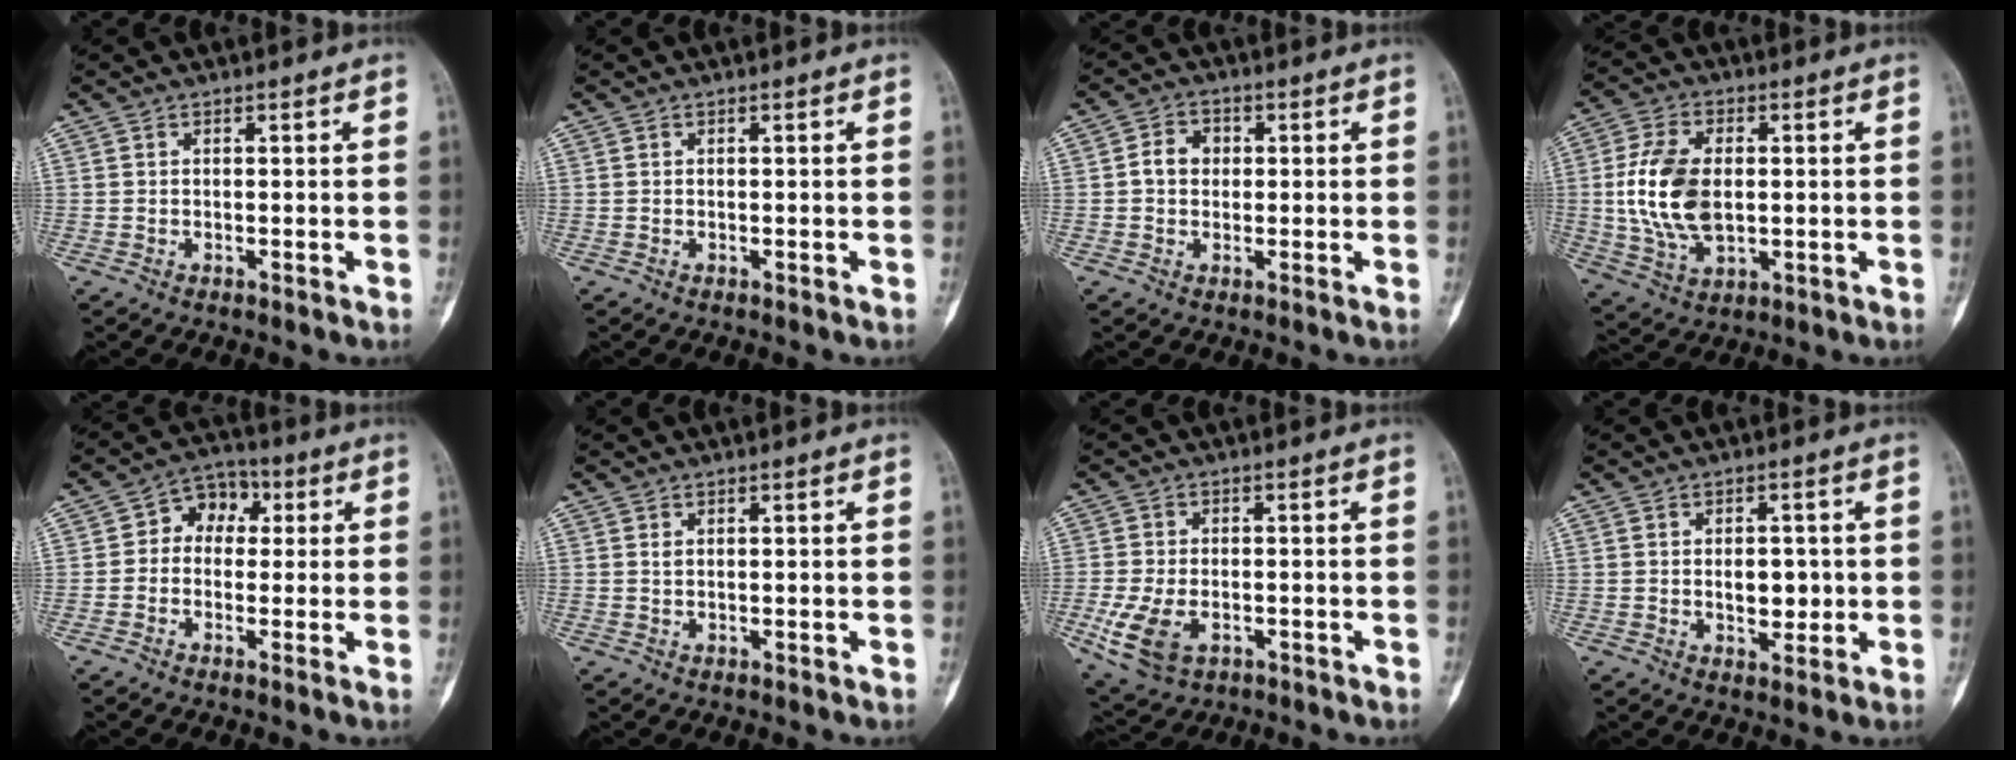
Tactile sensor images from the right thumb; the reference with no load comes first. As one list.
[{"total": 0.0}, {"total": 4.2, "force": [0.3, 3.4, 2.4], "torque": [-0.031, 0.013, -0.002]}, {"total": 13.5, "force": [0.3, 8.1, 10.7], "torque": [-0.209, -0.001, 0.010]}, {"total": 7.1, "force": [0.9, 5.5, 4.5], "torque": [-0.031, 0.020, 0.000]}, {"total": 0.6, "force": [0.3, 0.4, 0.4], "torque": [-0.003, 0.002, 0.005]}, {"total": 8.9, "force": [-2.9, 5.5, 6.4], "torque": [-0.135, 0.002, -0.044]}, {"total": 4.8, "force": [-0.1, 3.1, 3.6], "torque": [-0.027, -0.001, 0.004]}]